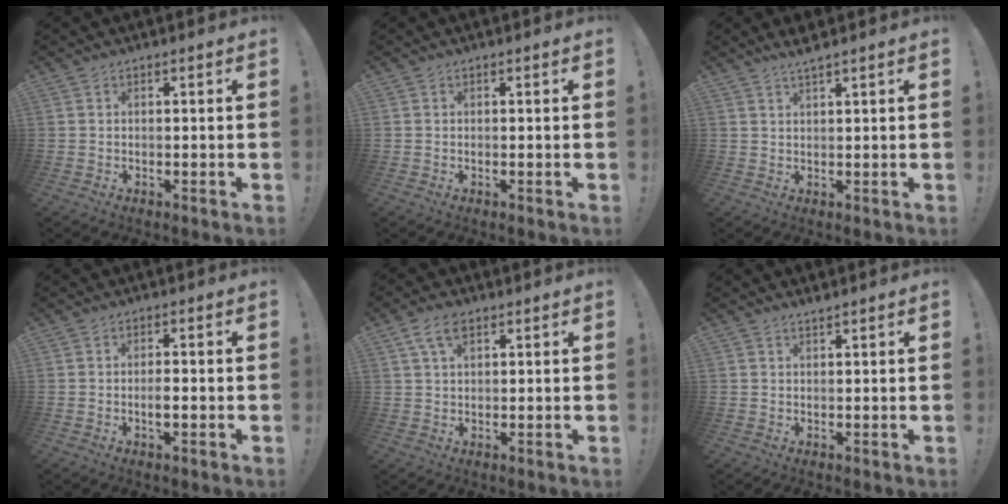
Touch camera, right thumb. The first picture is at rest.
{"total": 0.0}
{"total": 3.1, "force": [2.6, -0.4, 1.6], "torque": [-0.028, -0.012, 0.043]}
{"total": 2.8, "force": [-0.8, 0.9, 2.5], "torque": [-0.035, 0.001, -0.015]}
{"total": 6.1, "force": [3.2, 3.2, 4.2], "torque": [-0.070, -0.005, 0.059]}
{"total": 1.1, "force": [1.1, -0.2, 0.2], "torque": [0.001, -0.003, 0.019]}